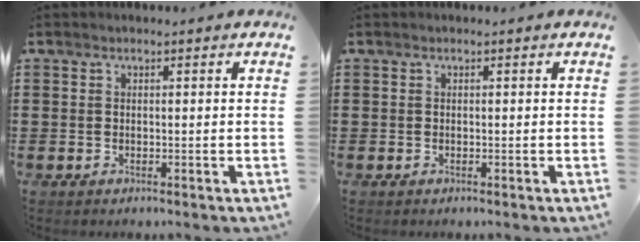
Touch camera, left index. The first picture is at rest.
{"total": 0.0}